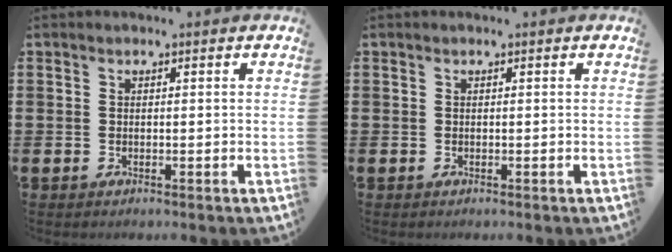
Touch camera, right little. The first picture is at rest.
{"total": 0.0}